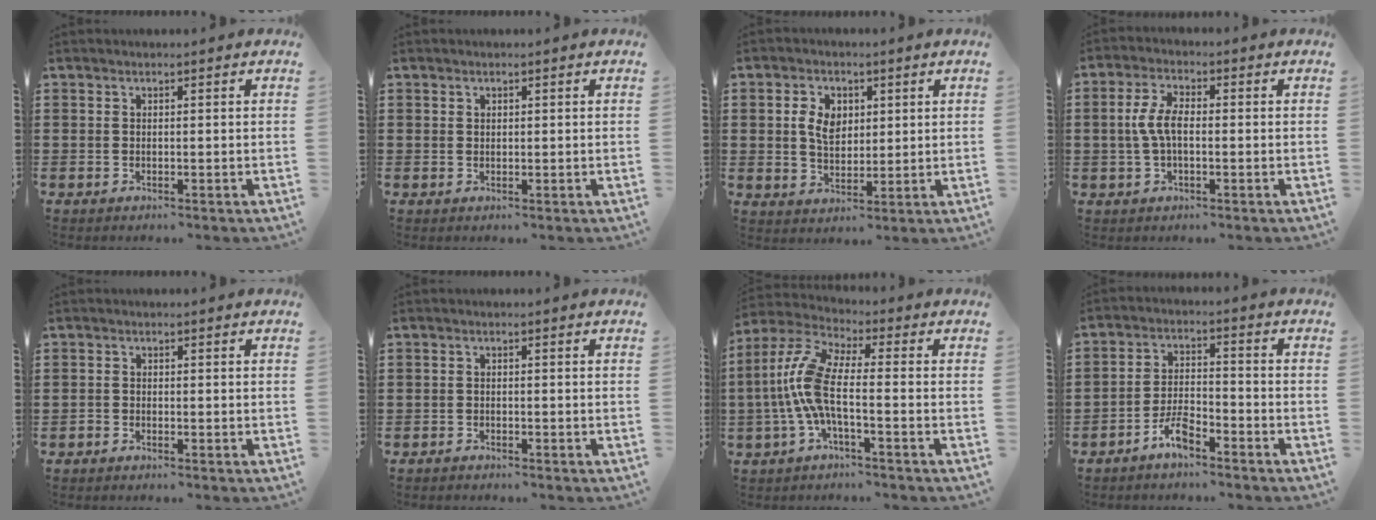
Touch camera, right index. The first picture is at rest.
{"total": 0.7, "force": [0.4, 0.5, 0.1], "torque": [-0.004, 0.002, 0.009]}
{"total": 5.2, "force": [1.2, 3.7, 3.4], "torque": [-0.087, 0.011, 0.016]}
{"total": 5.2, "force": [-0.3, 2.4, 4.7], "torque": [-0.115, -0.003, -0.015]}
{"total": 0.8, "force": [-0.7, 0.4, 0.2], "torque": [-0.005, 0.001, -0.014]}
{"total": 1.1, "force": [-1.0, 0.3, 0.0], "torque": [-0.004, 0.001, -0.022]}
{"total": 9.2, "force": [-1.6, 3.1, 8.5], "torque": [-0.208, -0.013, -0.038]}
{"total": 5.0, "force": [-3.8, 1.6, 3.0], "torque": [-0.071, 0.008, -0.077]}